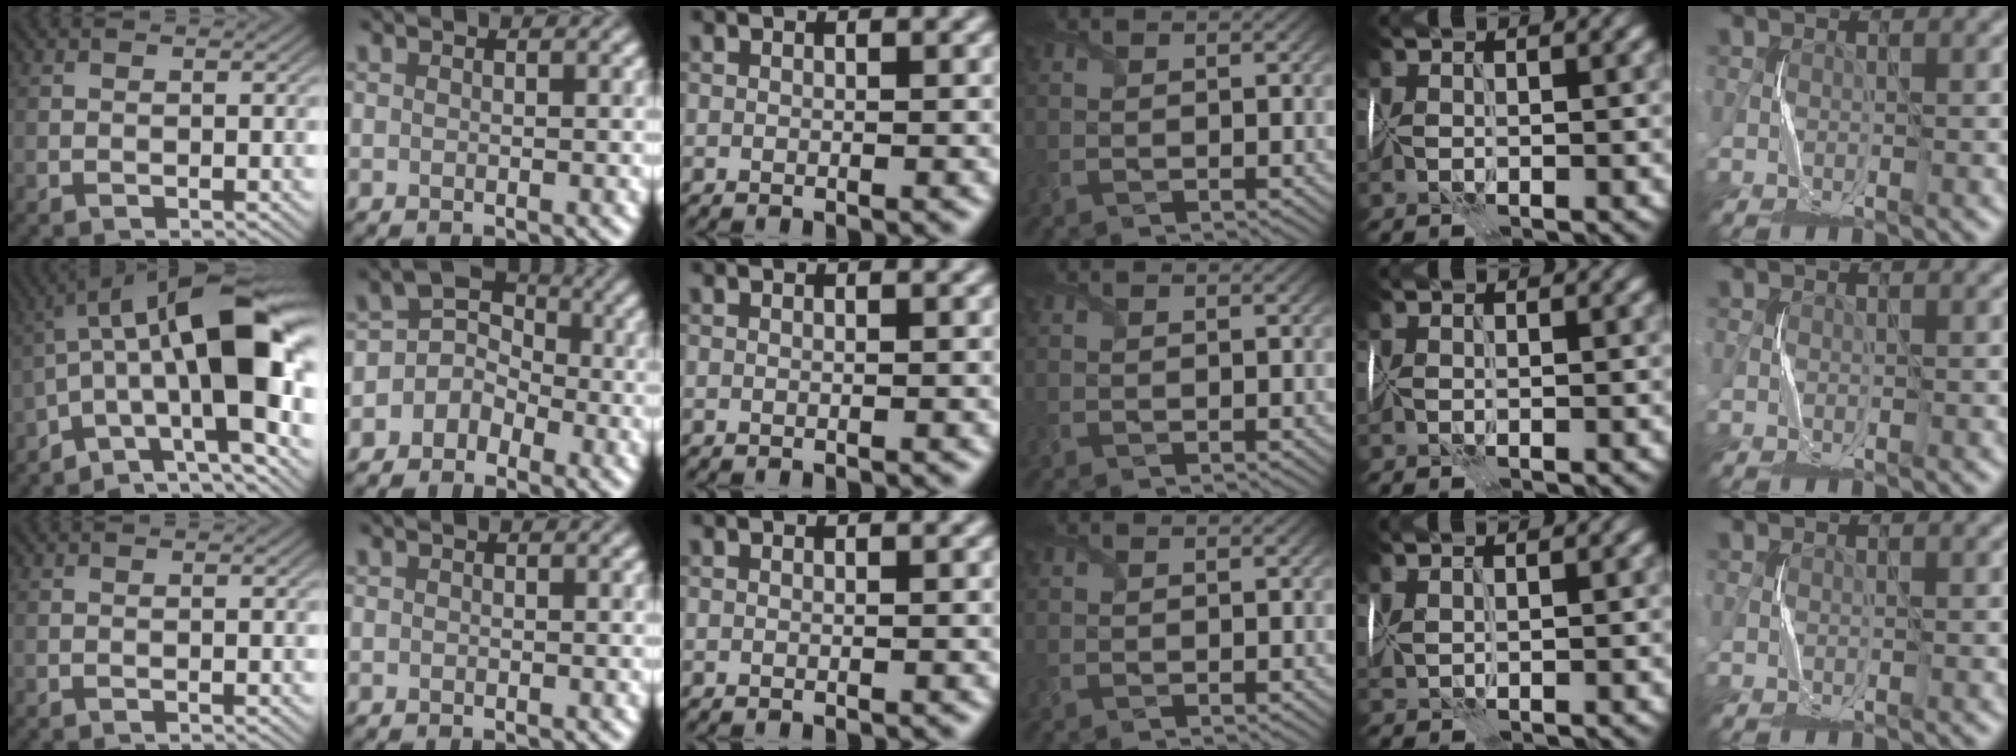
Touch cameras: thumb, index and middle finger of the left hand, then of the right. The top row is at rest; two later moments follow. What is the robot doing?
{"motion": "wrap", "object": "cellophane"}